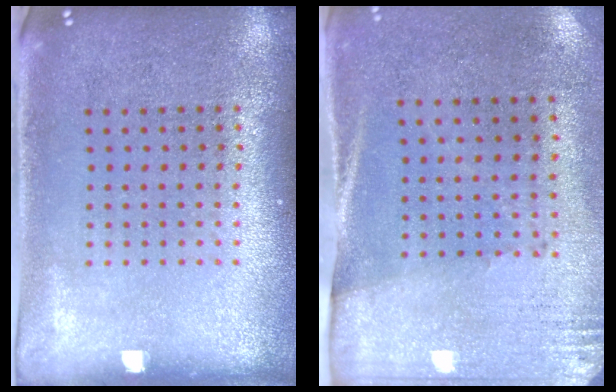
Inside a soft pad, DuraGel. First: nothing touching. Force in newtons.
{"total": 2.7, "press": 2.4, "slide": 1.3}